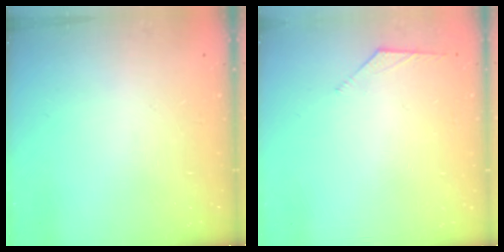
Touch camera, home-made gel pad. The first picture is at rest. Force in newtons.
{"total": 2.5, "press": 2.4, "slide": 0.7}